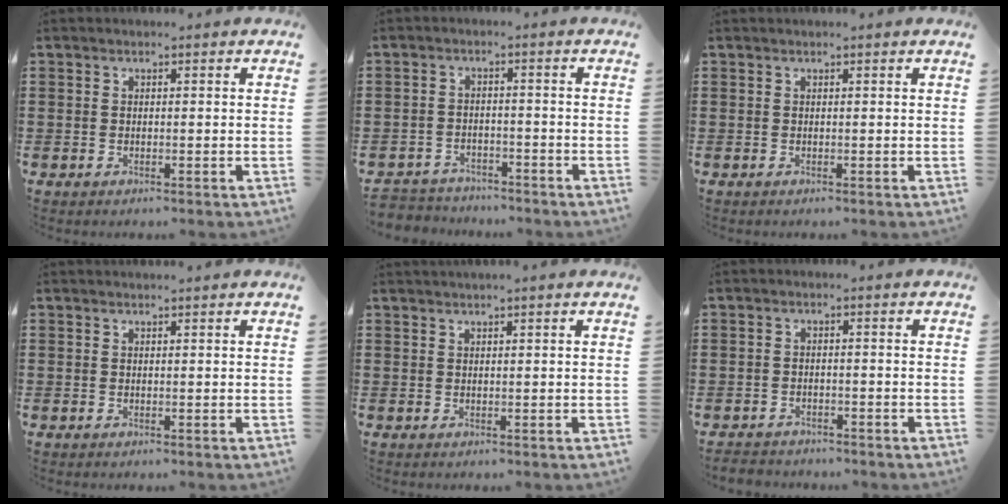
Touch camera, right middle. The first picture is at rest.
{"total": 3.4, "force": [-3.3, 0.7, -0.4], "torque": [-0.003, -0.001, -0.072]}
{"total": 0.0}
{"total": 0.5, "force": [0.4, -0.2, 0.1], "torque": [-0.002, -0.001, 0.009]}
{"total": 0.7, "force": [0.6, -0.3, 0.3], "torque": [-0.005, -0.004, 0.013]}
{"total": 1.8, "force": [-1.7, 0.4, -0.1], "torque": [-0.004, -0.002, -0.039]}